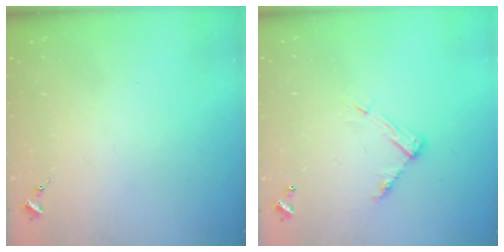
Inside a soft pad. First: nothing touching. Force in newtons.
{"total": 9.2, "press": 9.2, "slide": 0.1}